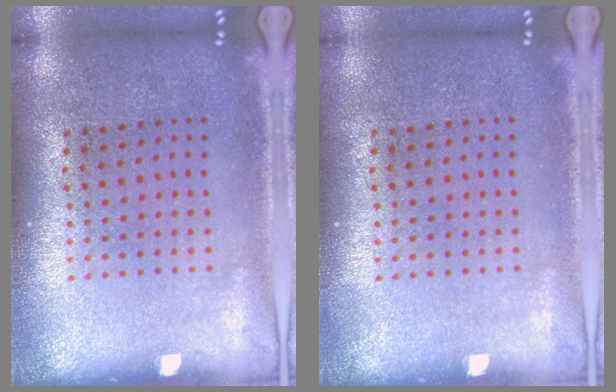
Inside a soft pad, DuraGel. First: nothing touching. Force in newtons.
{"total": 0.0}